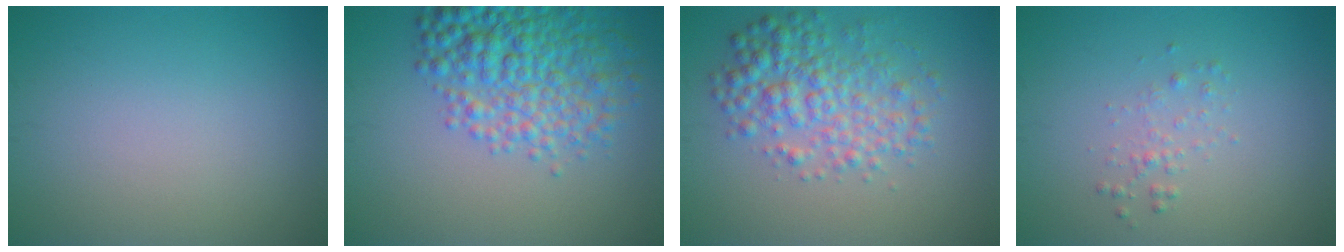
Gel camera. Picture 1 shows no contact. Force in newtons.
{"total": 6.8, "press": 6.8, "slide": 0.2}
{"total": 4.8, "press": 4.8, "slide": 0.0}
{"total": 1.1, "press": 1.1, "slide": 0.0}